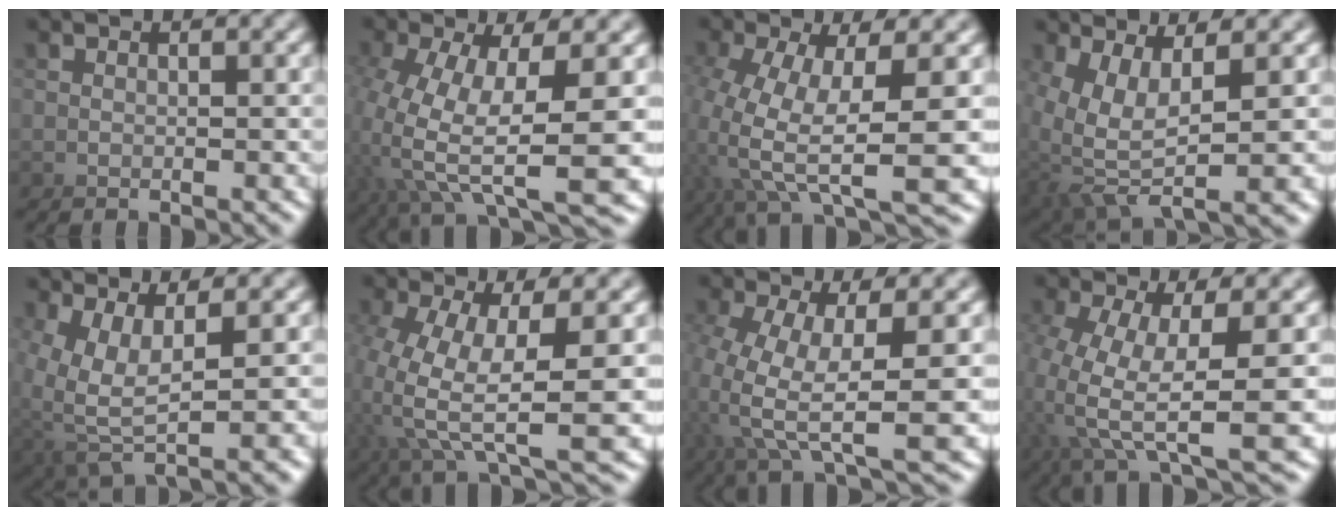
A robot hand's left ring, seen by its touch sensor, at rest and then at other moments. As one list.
[{"total": 4.5, "force": [0.8, -0.5, 4.4], "torque": [-0.112, 0.011, 0.008]}, {"total": 3.9, "force": [1.2, -1.2, 3.5], "torque": [-0.096, 0.019, 0.010]}, {"total": 3.5, "force": [-1.5, 0.0, 3.1], "torque": [-0.104, -0.042, -0.002]}, {"total": 2.7, "force": [-0.2, -0.9, 2.6], "torque": [-0.087, -0.027, 0.013]}, {"total": 3.4, "force": [1.0, -1.5, 2.9], "torque": [-0.089, 0.018, 0.006]}, {"total": 3.2, "force": [1.4, -2.1, 2.1], "torque": [-0.067, 0.027, 0.008]}, {"total": 3.4, "force": [1.3, -1.8, 2.6], "torque": [-0.078, 0.025, 0.009]}]